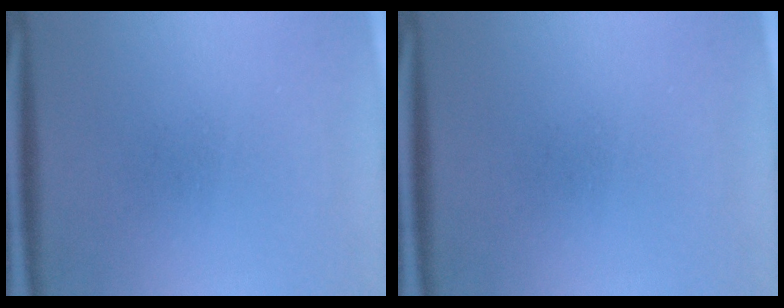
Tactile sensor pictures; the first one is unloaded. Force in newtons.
{"total": 0.0}